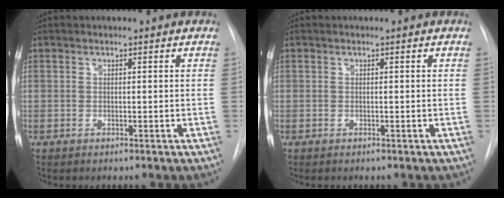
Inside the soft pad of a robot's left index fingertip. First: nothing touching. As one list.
[{"total": 0.0}]